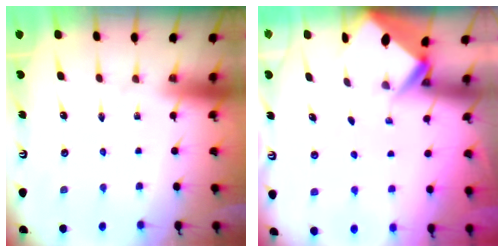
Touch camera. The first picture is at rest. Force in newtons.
{"total": 2.6, "press": 2.6, "slide": 0.2}